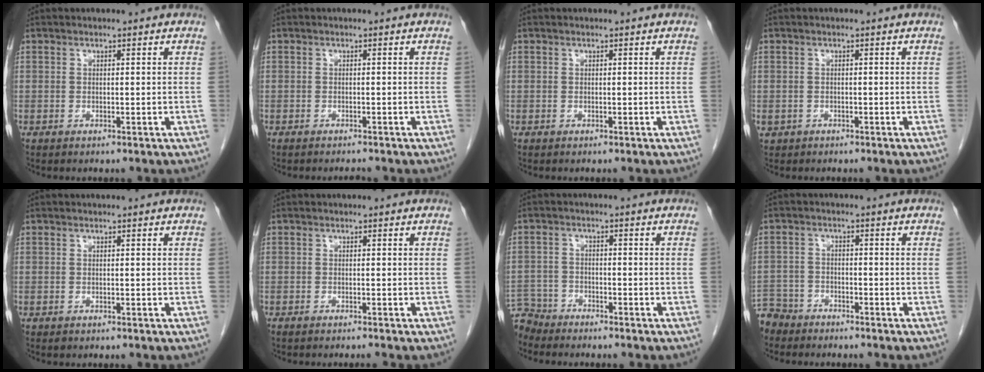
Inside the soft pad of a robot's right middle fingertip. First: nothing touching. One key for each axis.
{"total": 1.3, "fx": -1.2, "fy": 0.1, "fz": 0.3, "tx": -0.007, "ty": -0.004, "tz": -0.017}
{"total": 0.0}
{"total": 1.5, "fx": -0.9, "fy": 1.2, "fz": 0.3, "tx": -0.014, "ty": 0.001, "tz": -0.011}
{"total": 0.0}
{"total": 1.9, "fx": -1.7, "fy": -0.3, "fz": 0.9, "tx": -0.009, "ty": 0.001, "tz": -0.023}
{"total": 5.4, "fx": -5.2, "fy": 1.5, "fz": -0.6, "tx": 0.013, "ty": -0.005, "tz": -0.101}
{"total": 6.2, "fx": -5.5, "fy": 2.8, "fz": -0.2, "tx": -0.002, "ty": -0.008, "tz": -0.109}